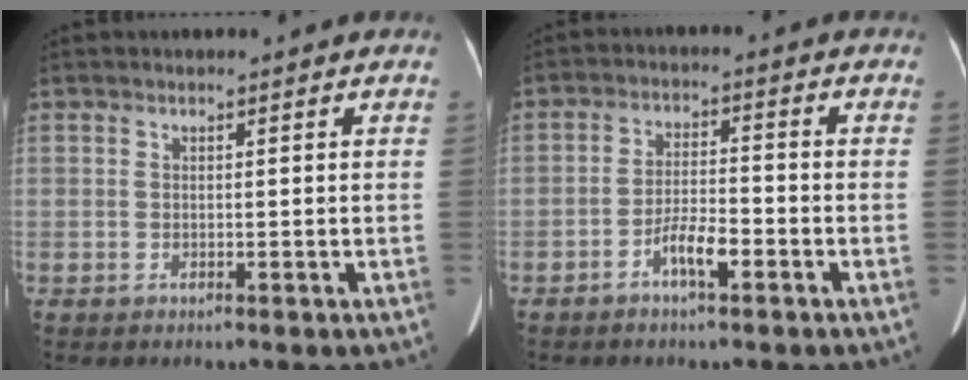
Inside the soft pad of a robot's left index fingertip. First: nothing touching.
{"total": 5.0, "force": [-2.7, 1.2, 4.0], "torque": [-0.078, 0.008, -0.049]}